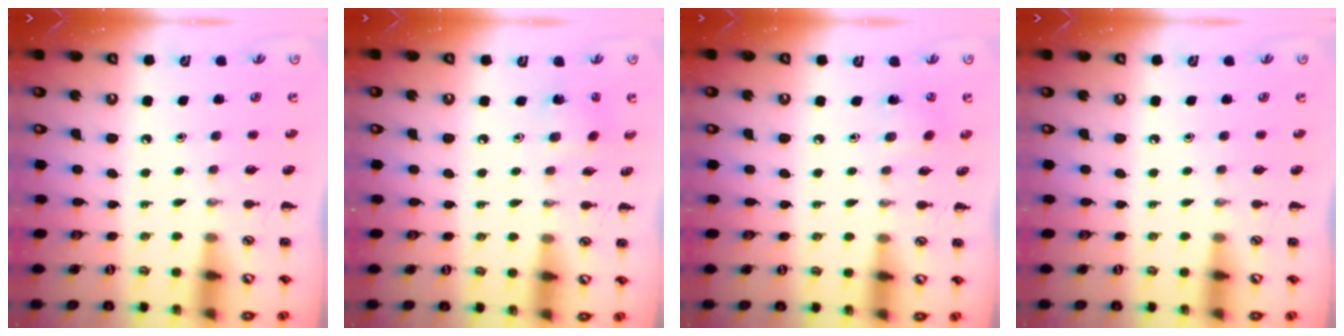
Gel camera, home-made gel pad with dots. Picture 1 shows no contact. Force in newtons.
{"total": 2.7, "press": 2.6, "slide": 0.7}
{"total": 2.7, "press": 2.6, "slide": 0.9}
{"total": 0.0}